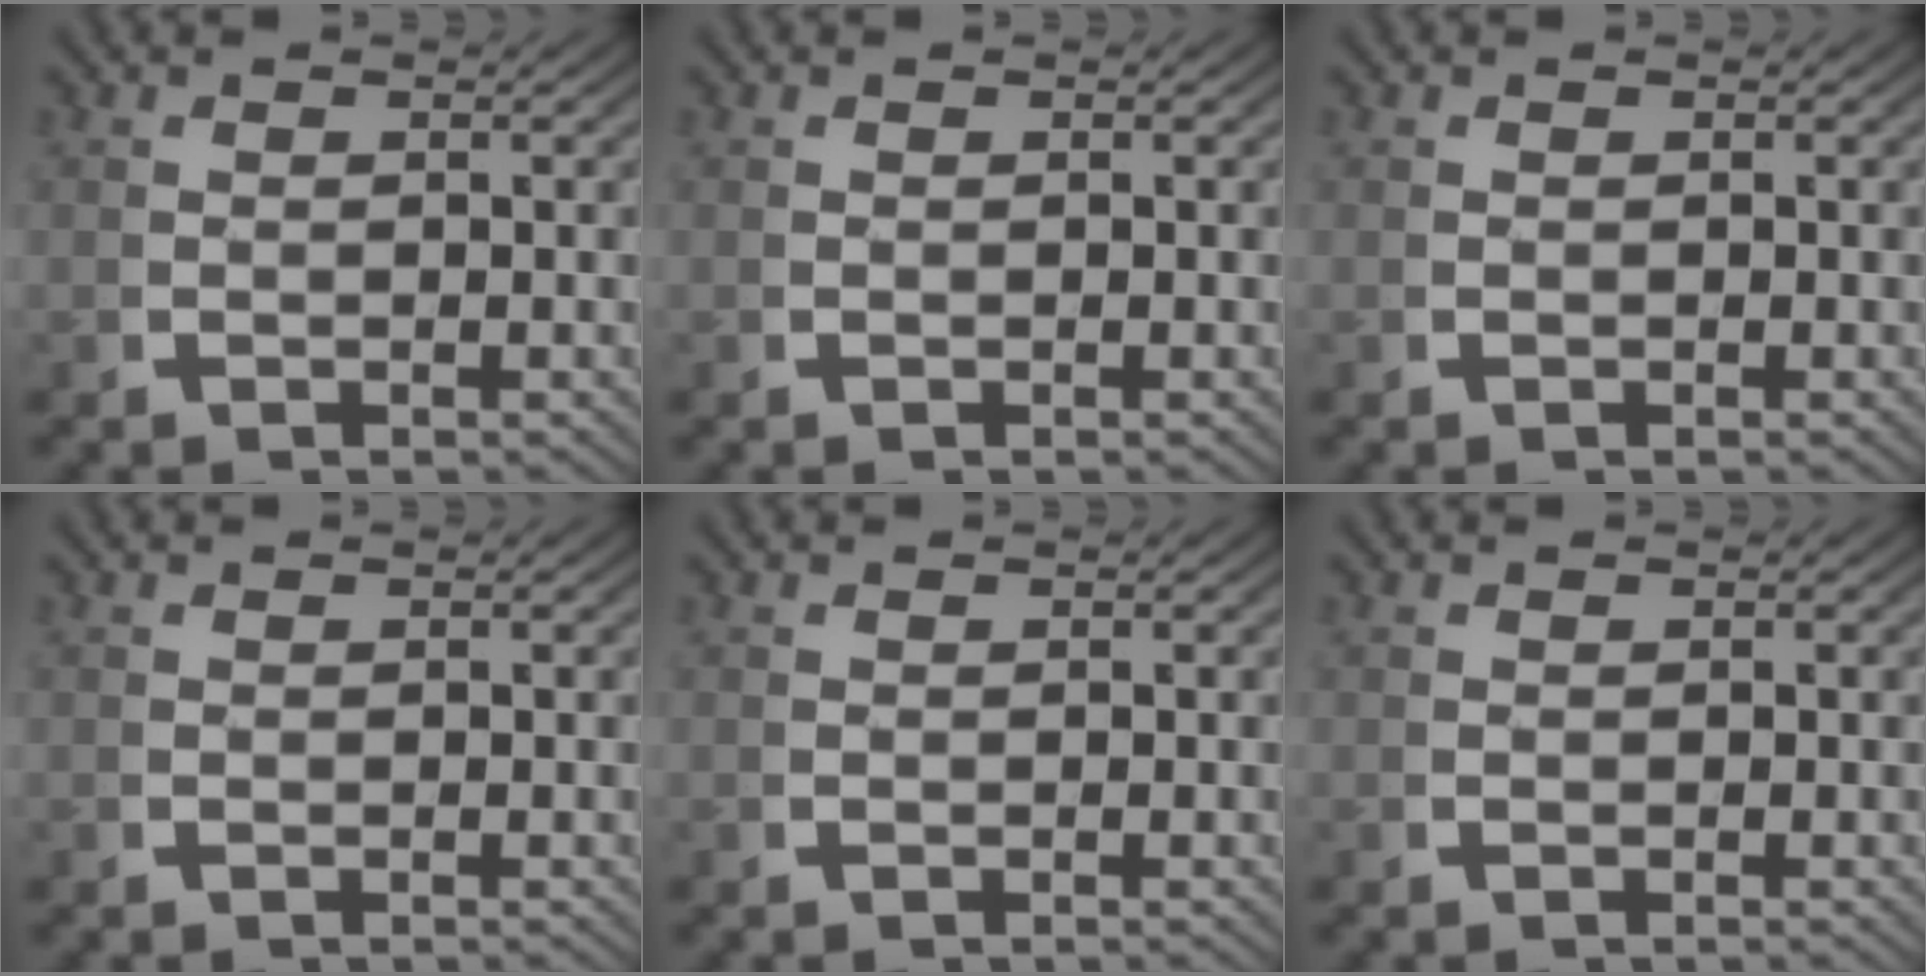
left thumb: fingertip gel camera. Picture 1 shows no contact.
{"total": 0.0}
{"total": 0.0}
{"total": 0.0}
{"total": 0.0}
{"total": 0.0}